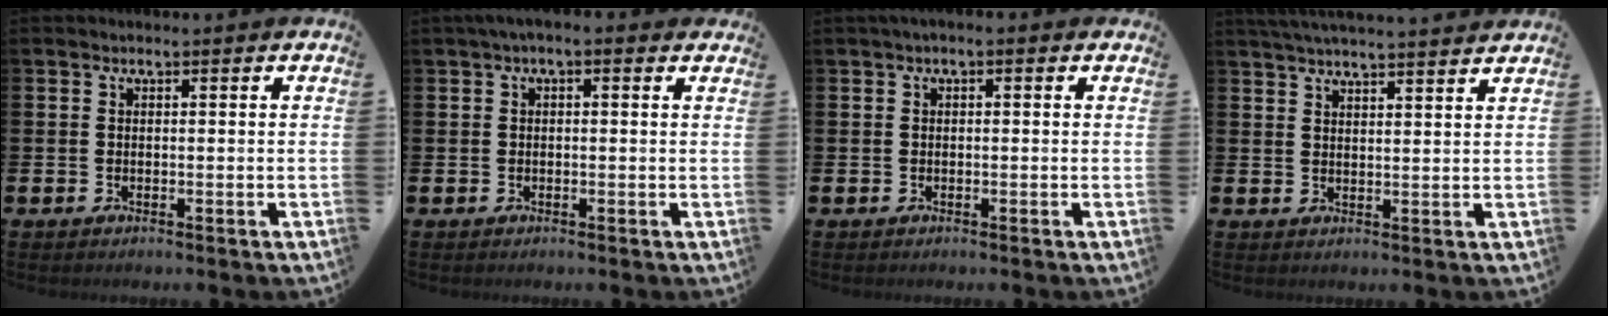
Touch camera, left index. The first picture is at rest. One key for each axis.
{"total": 0.9, "fx": 0.1, "fy": 0.4, "fz": 0.9, "tx": -0.014, "ty": 0.006, "tz": -0.001}
{"total": 0.7, "fx": -0.2, "fy": 0.3, "fz": 0.6, "tx": -0.009, "ty": 0.004, "tz": -0.007}
{"total": 4.0, "fx": 4.0, "fy": -0.4, "fz": 0.7, "tx": -0.021, "ty": -0.017, "tz": 0.072}